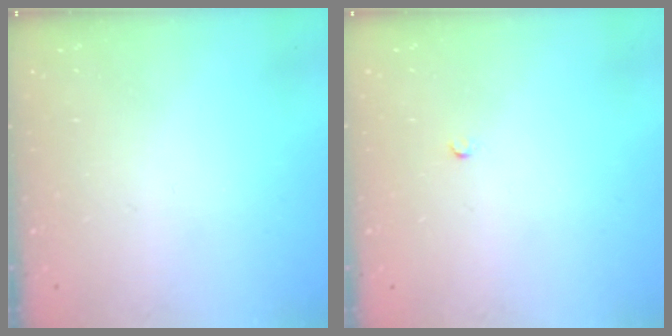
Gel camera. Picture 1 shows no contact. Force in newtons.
{"total": 2.0, "press": 2.0, "slide": 0.3}